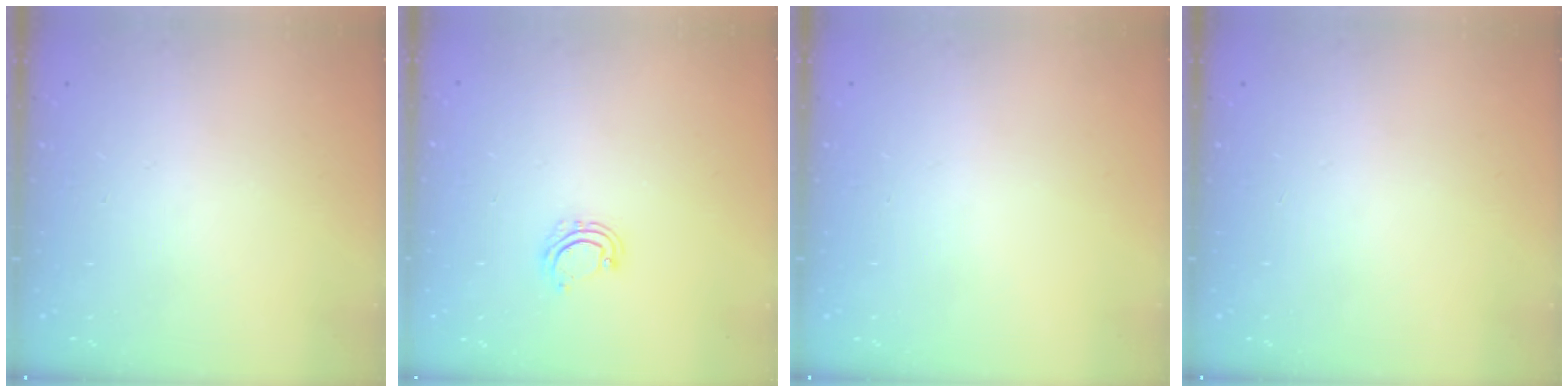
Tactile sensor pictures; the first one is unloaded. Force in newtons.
{"total": 6.0, "press": 5.8, "slide": 1.6}
{"total": 0.0}
{"total": 0.0}